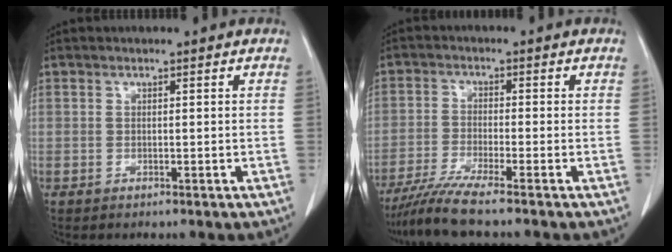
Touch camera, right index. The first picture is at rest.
{"total": 6.1, "force": [-5.2, -1.3, 3.1], "torque": [-0.057, -0.023, -0.098]}